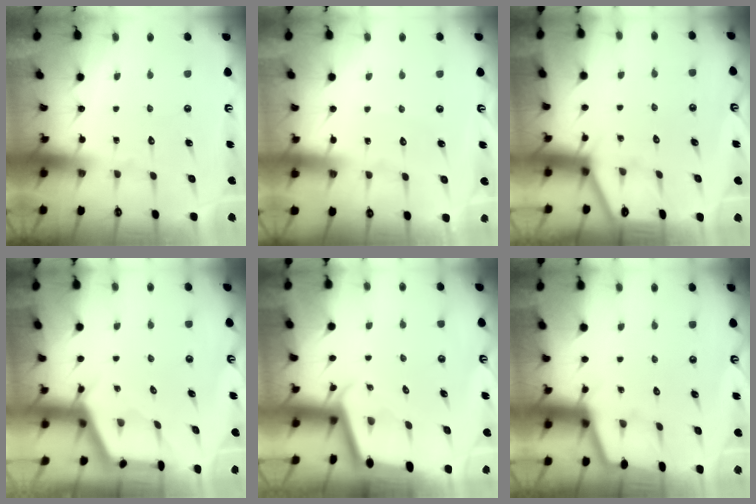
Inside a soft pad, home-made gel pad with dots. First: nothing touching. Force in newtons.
{"total": 2.6, "press": 2.6, "slide": 0.3}
{"total": 2.4, "press": 2.4, "slide": 0.4}
{"total": 3.0, "press": 2.9, "slide": 0.4}
{"total": 1.9, "press": 1.9, "slide": 0.1}
{"total": 2.7, "press": 2.7, "slide": 0.3}